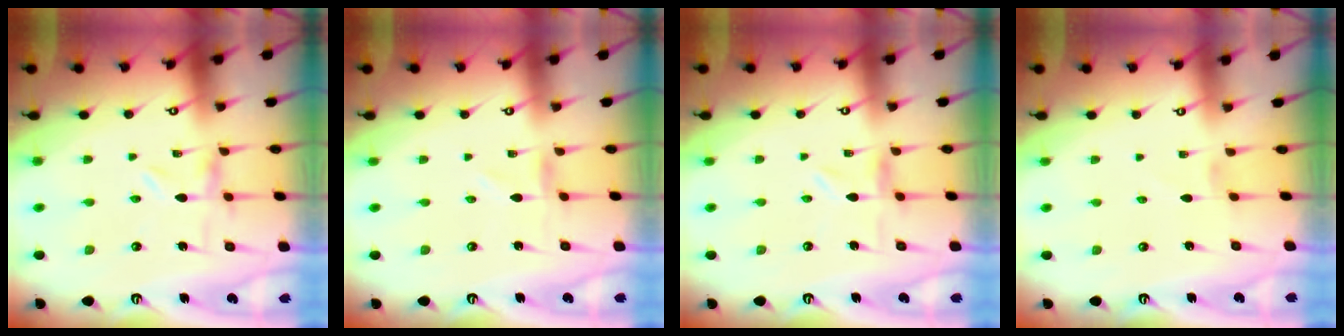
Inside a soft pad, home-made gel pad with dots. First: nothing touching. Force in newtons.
{"total": 0.0}
{"total": 1.0, "press": 1.0, "slide": 0.3}
{"total": 0.0}